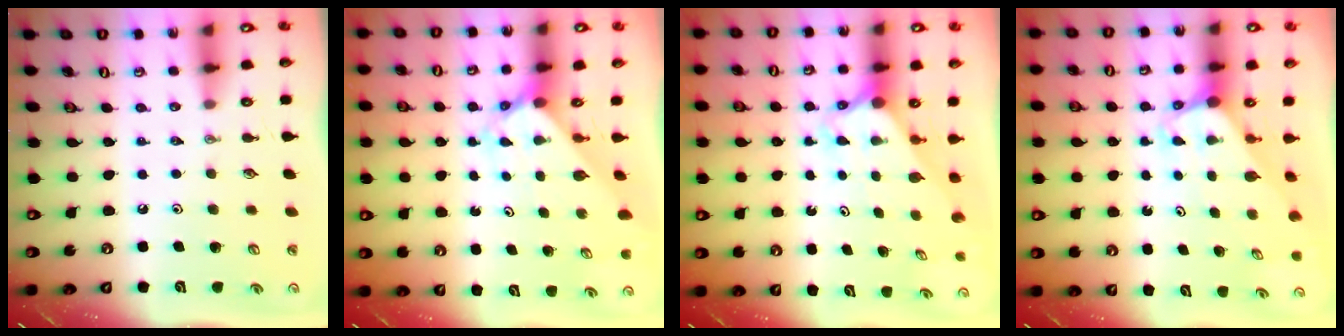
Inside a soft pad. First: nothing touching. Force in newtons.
{"total": 2.4, "press": 2.4, "slide": 0.2}
{"total": 2.6, "press": 2.6, "slide": 0.2}
{"total": 3.0, "press": 3.0, "slide": 0.0}